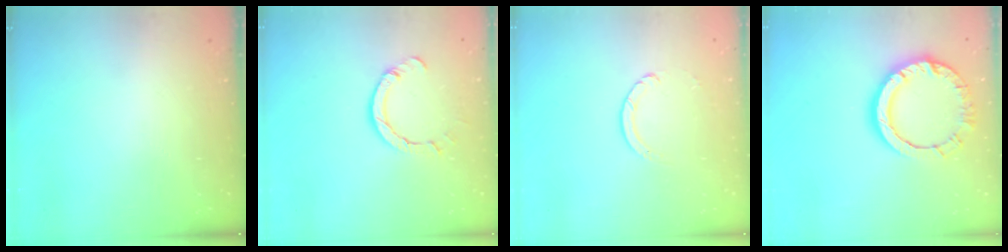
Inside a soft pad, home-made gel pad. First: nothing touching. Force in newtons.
{"total": 4.2, "press": 4.2, "slide": 0.1}
{"total": 2.7, "press": 2.7, "slide": 0.3}
{"total": 13.4, "press": 13.4, "slide": 1.4}